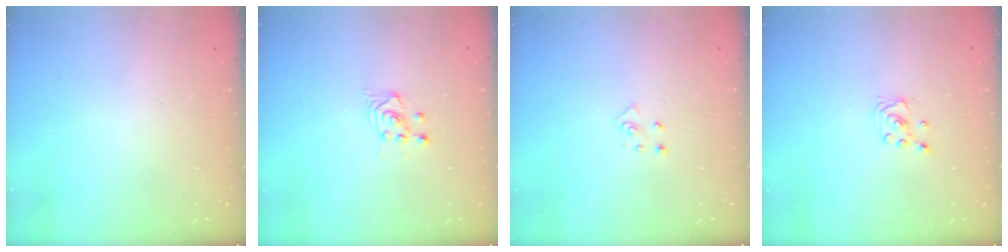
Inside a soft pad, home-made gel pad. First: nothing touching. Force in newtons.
{"total": 2.7, "press": 2.7, "slide": 0.3}
{"total": 4.1, "press": 4.1, "slide": 0.4}
{"total": 2.3, "press": 2.3, "slide": 0.2}